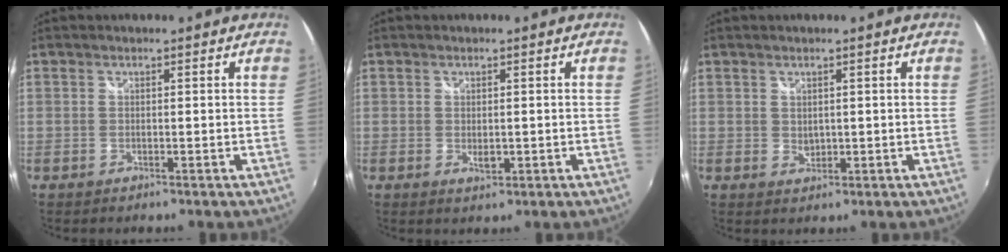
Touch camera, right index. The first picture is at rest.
{"total": 1.9, "force": [-0.2, 1.2, 1.5], "torque": [-0.024, -0.003, -0.003]}
{"total": 1.6, "force": [0.7, 1.2, 0.8], "torque": [-0.008, 0.000, 0.013]}